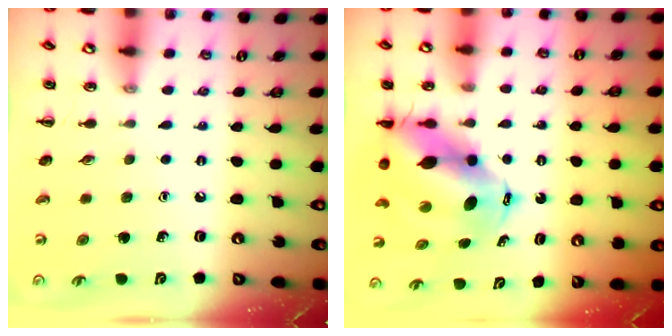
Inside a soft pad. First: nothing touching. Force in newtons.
{"total": 11.9, "press": 11.5, "slide": 3.2}